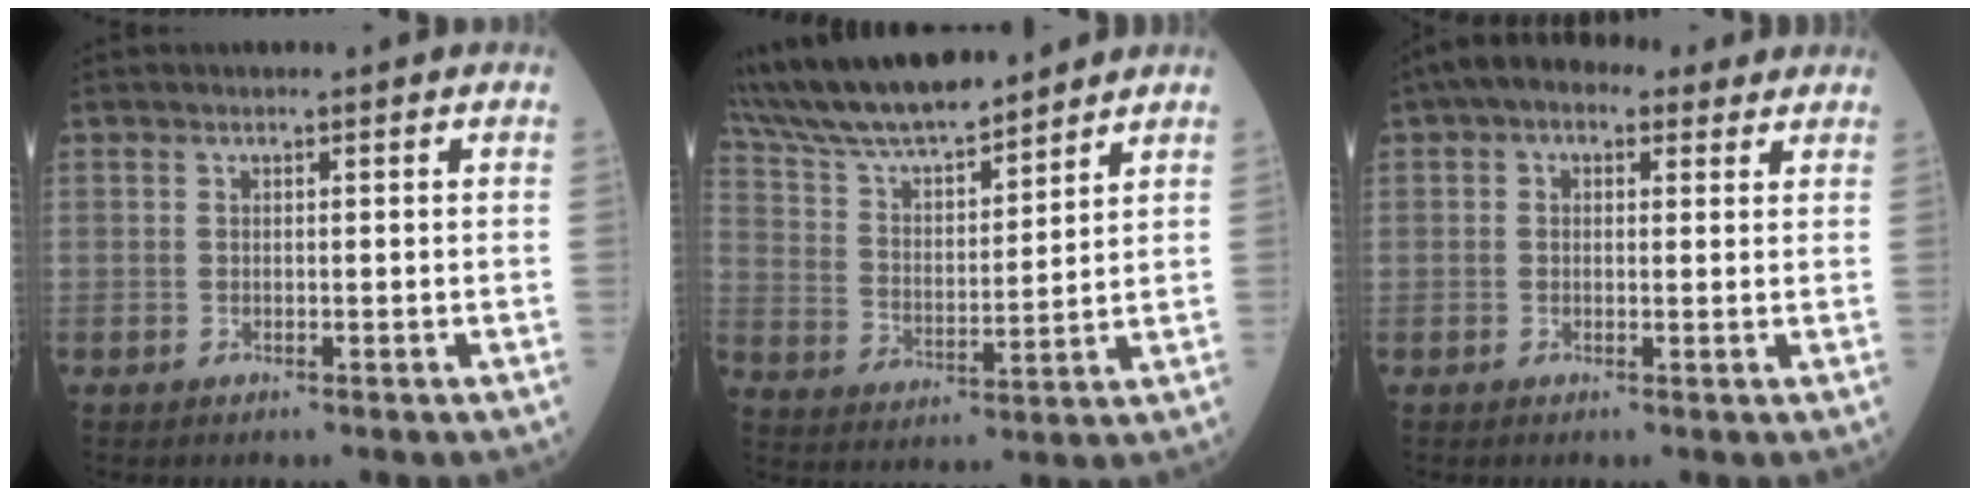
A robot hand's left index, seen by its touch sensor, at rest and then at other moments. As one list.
[{"total": 15.4, "force": [13.8, 2.4, 6.2], "torque": [-0.123, 0.019, 0.255]}, {"total": 6.6, "force": [4.0, 3.7, 3.8], "torque": [-0.060, 0.044, 0.058]}]